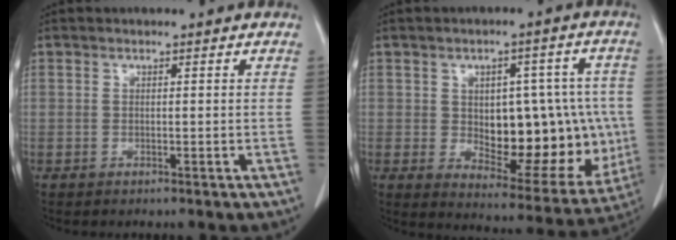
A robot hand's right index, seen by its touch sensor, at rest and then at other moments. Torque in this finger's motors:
{"motor_torque": [0.97, -0.47, 0.33, 0.08]}